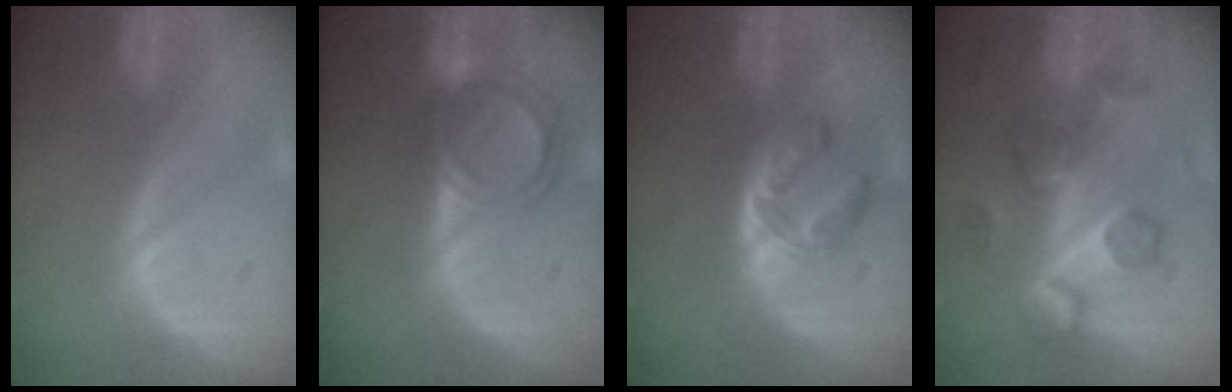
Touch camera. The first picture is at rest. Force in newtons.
{"total": 6.1, "press": 5.3, "slide": 3.1}
{"total": 6.2, "press": 5.0, "slide": 3.6}
{"total": 8.5, "press": 7.8, "slide": 3.4}